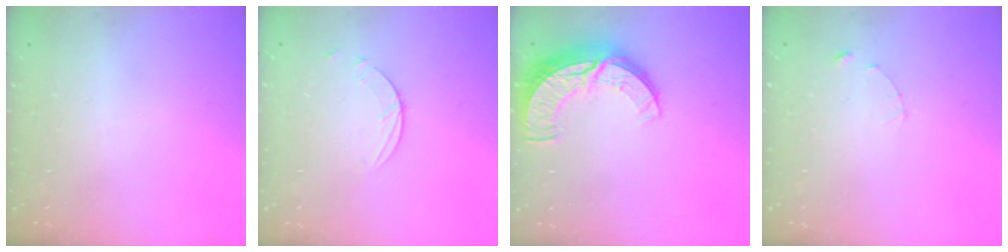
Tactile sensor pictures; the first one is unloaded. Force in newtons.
{"total": 2.5, "press": 2.4, "slide": 0.3}
{"total": 11.6, "press": 11.5, "slide": 1.0}
{"total": 1.2, "press": 1.1, "slide": 0.2}